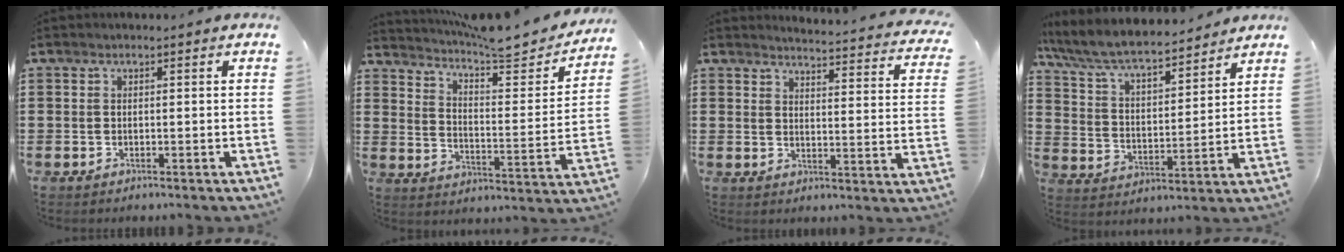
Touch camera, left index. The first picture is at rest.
{"total": 7.1, "force": [6.3, 0.8, 3.2], "torque": [-0.066, -0.047, 0.101]}
{"total": 3.6, "force": [3.6, -0.2, 0.5], "torque": [-0.018, -0.028, 0.059]}
{"total": 7.5, "force": [6.8, 0.9, 3.1], "torque": [-0.088, -0.039, 0.114]}